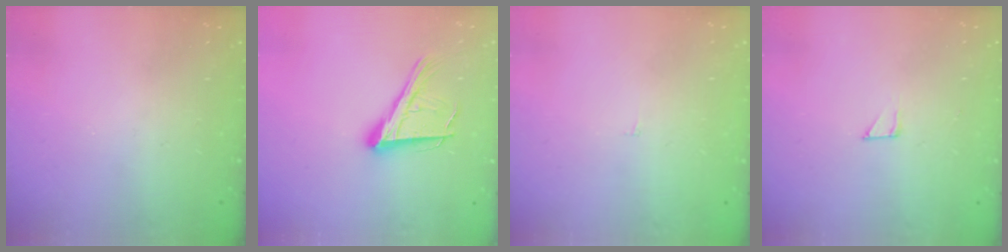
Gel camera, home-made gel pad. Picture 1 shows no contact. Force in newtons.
{"total": 17.0, "press": 16.5, "slide": 3.9}
{"total": 1.8, "press": 1.8, "slide": 0.1}
{"total": 2.3, "press": 2.3, "slide": 0.2}